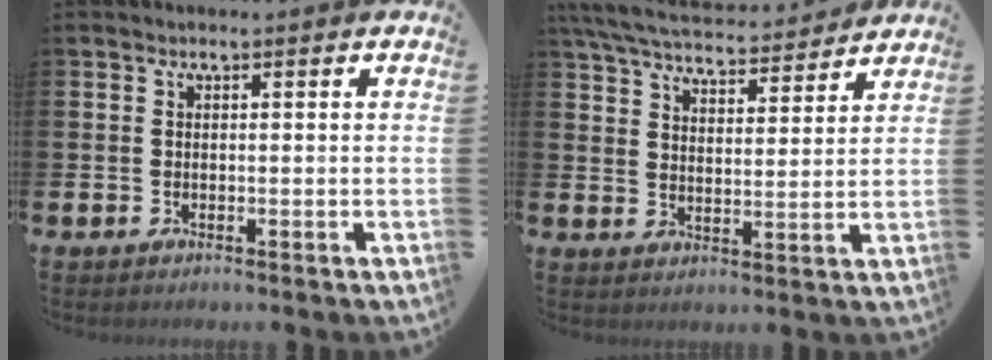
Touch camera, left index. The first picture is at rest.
{"total": 6.4, "force": [6.1, 1.0, 1.7], "torque": [-0.056, -0.037, 0.107]}